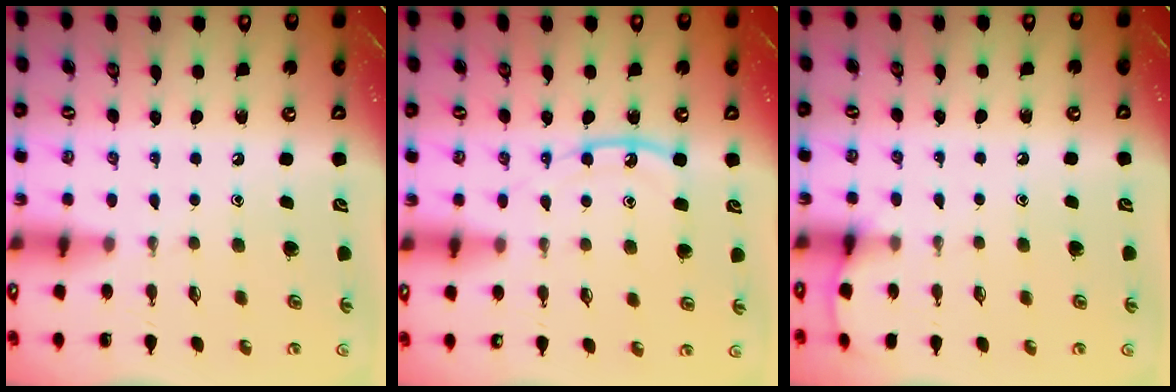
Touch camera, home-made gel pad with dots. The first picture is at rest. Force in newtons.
{"total": 9.9, "press": 9.8, "slide": 0.8}
{"total": 4.3, "press": 4.3, "slide": 0.6}